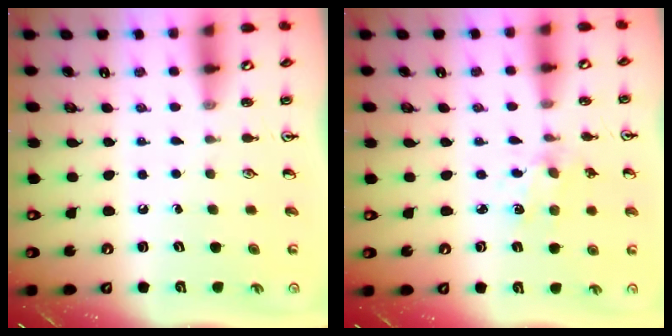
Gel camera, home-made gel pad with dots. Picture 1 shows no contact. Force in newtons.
{"total": 2.3, "press": 2.3, "slide": 0.5}